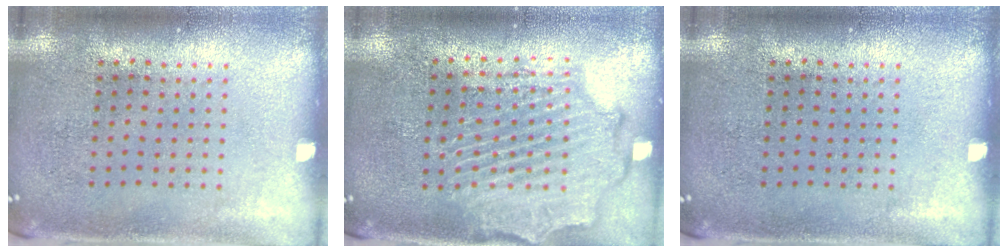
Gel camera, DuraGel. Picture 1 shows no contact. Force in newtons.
{"total": 2.3, "press": 2.2, "slide": 0.6}
{"total": 0.0}